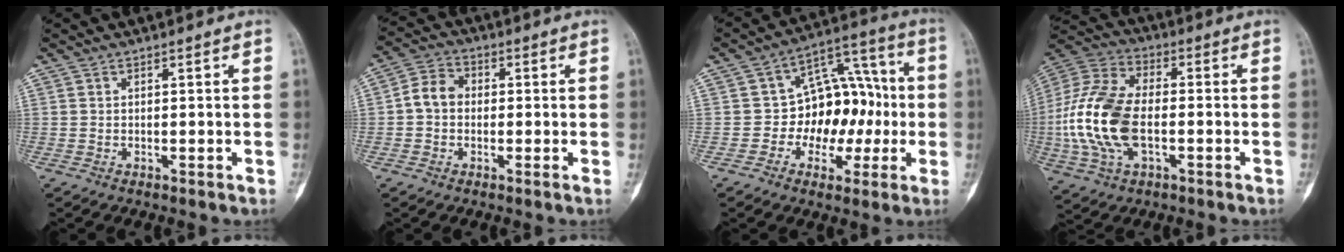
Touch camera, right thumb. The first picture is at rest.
{"total": 5.4, "force": [-0.4, 4.1, 3.5], "torque": [-0.051, 0.013, -0.022]}
{"total": 13.5, "force": [-1.2, 10.1, 8.9], "torque": [-0.065, 0.045, -0.023]}
{"total": 18.0, "force": [-2.5, 10.2, 14.6], "torque": [-0.311, 0.021, -0.046]}